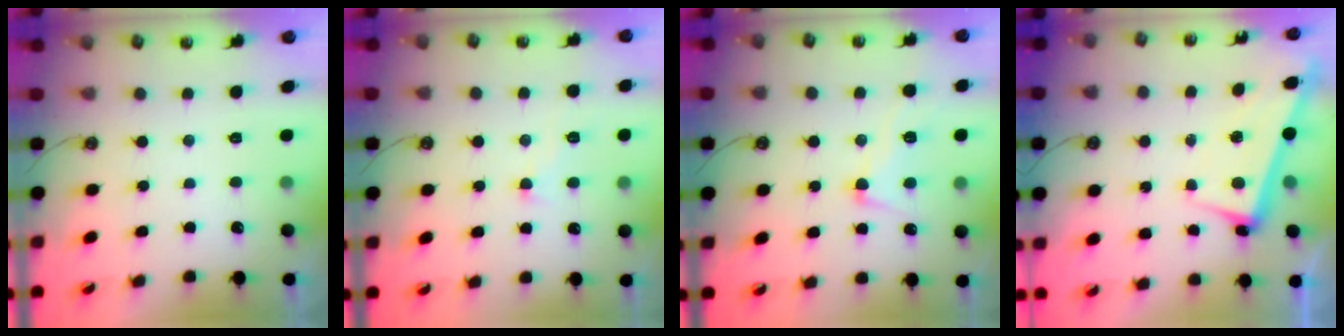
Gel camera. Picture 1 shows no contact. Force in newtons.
{"total": 1.6, "press": 1.4, "slide": 0.7}
{"total": 4.6, "press": 4.5, "slide": 1.1}
{"total": 2.8, "press": 2.6, "slide": 1.0}